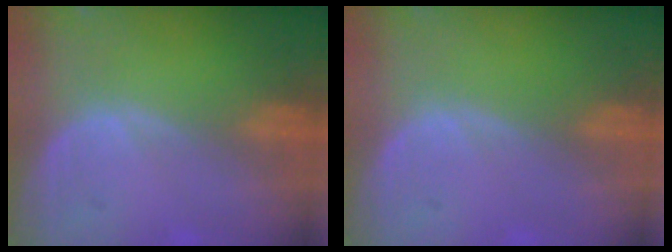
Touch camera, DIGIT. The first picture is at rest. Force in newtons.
{"total": 0.0}